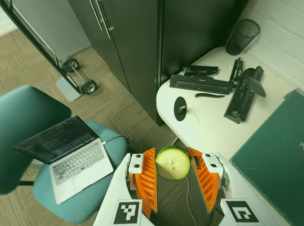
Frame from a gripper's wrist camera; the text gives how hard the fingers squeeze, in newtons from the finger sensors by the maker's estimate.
{"total": 9.0, "left": 9.1, "right": 8.8}